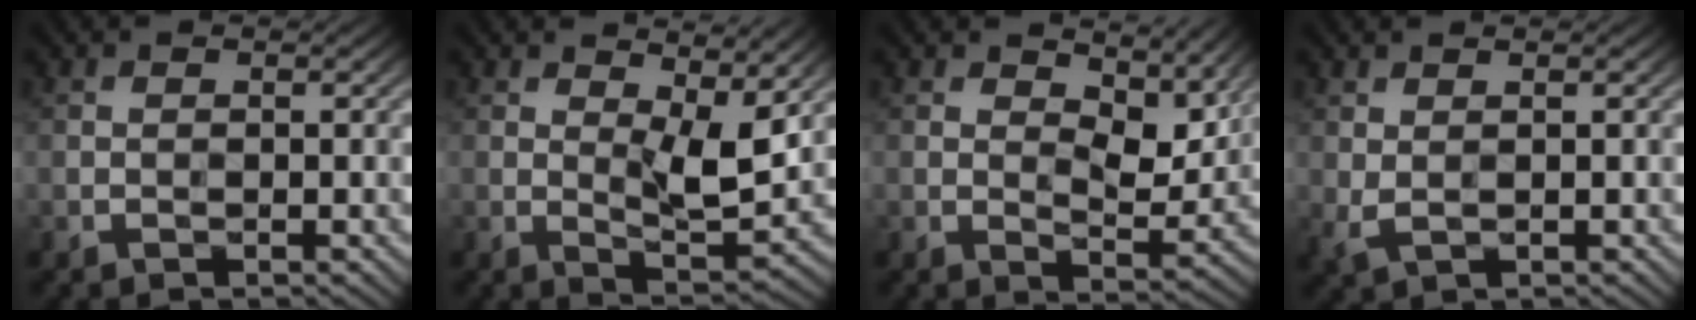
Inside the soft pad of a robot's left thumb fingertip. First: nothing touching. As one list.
[{"total": 7.3, "force": [3.0, 2.5, 6.2], "torque": [-0.105, -0.007, 0.052]}, {"total": 7.6, "force": [4.5, 3.3, 5.1], "torque": [-0.088, -0.007, 0.073]}, {"total": 1.8, "force": [0.6, 0.8, 1.4], "torque": [-0.044, -0.004, 0.017]}]